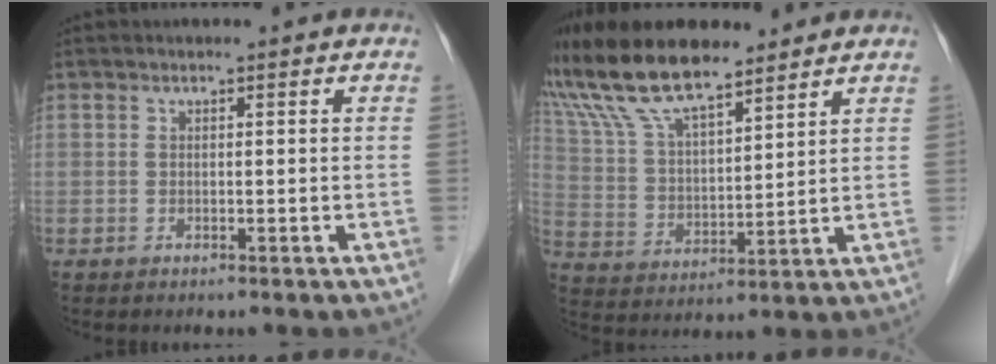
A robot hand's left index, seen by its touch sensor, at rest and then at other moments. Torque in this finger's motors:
{"motor_torque": [1.00, -1.14, 0.57, 0.21]}